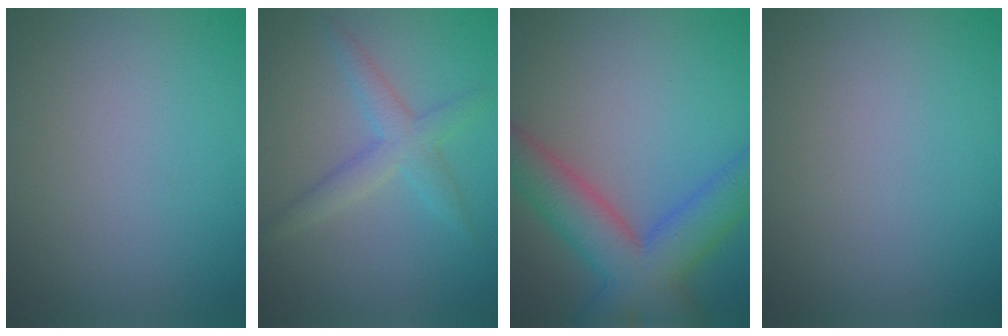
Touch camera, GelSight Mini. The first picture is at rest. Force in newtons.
{"total": 2.9, "press": 2.9, "slide": 0.1}
{"total": 8.3, "press": 8.3, "slide": 0.4}
{"total": 0.0}